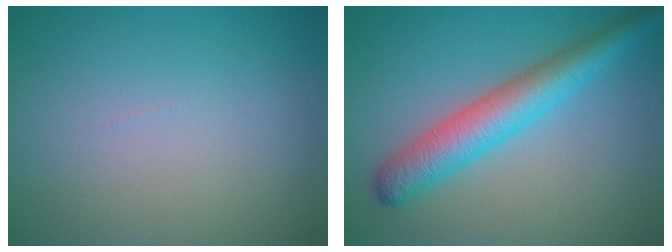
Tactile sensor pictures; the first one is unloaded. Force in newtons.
{"total": 5.5, "press": 5.5, "slide": 0.1}